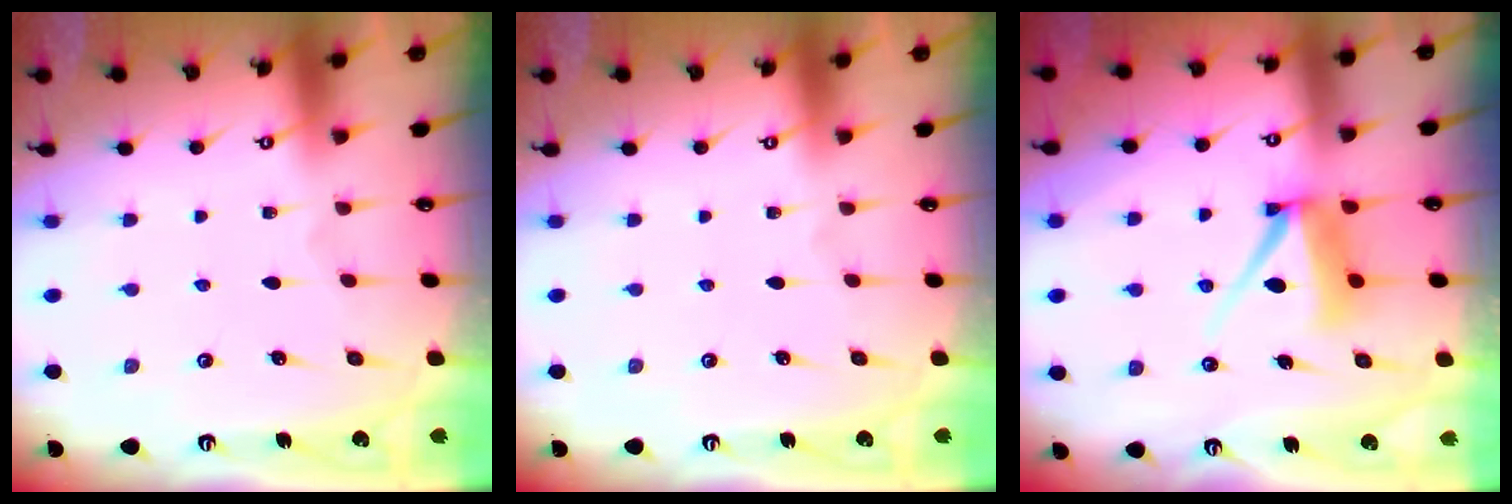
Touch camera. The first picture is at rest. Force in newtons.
{"total": 0.0}
{"total": 7.8, "press": 7.8, "slide": 0.9}